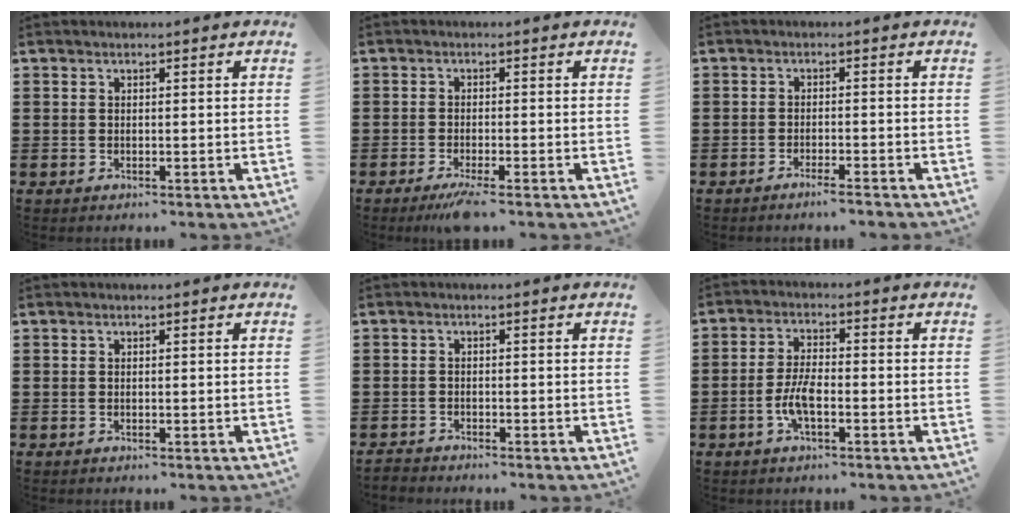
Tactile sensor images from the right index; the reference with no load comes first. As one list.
[{"total": 2.4, "force": [-1.6, -0.1, 1.8], "torque": [-0.037, -0.006, -0.030]}, {"total": 1.8, "force": [-1.6, -0.2, 0.9], "torque": [-0.015, -0.001, -0.029]}, {"total": 0.0}, {"total": 1.1, "force": [-1.1, 0.0, -0.2], "torque": [-0.001, 0.002, -0.024]}, {"total": 4.9, "force": [-1.7, 1.5, 4.3], "torque": [-0.100, -0.002, -0.040]}]